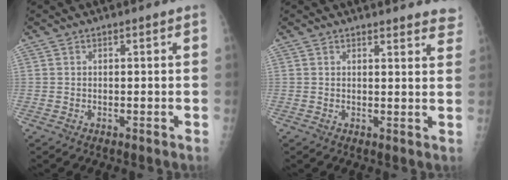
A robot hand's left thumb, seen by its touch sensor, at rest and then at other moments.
{"total": 7.1, "force": [6.8, 1.5, 1.5], "torque": [0.014, -0.033, 0.053]}